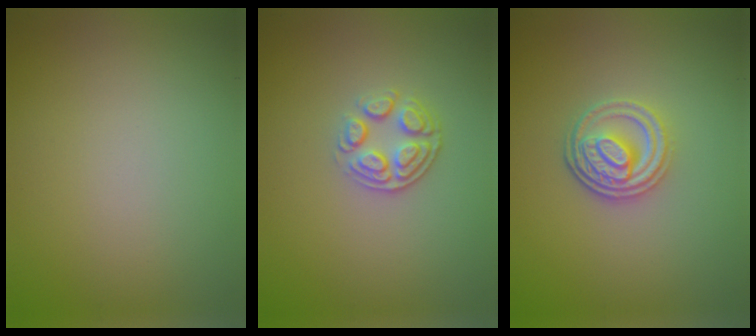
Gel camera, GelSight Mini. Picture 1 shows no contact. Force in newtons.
{"total": 2.7, "press": 2.4, "slide": 1.2}
{"total": 3.9, "press": 3.1, "slide": 2.3}